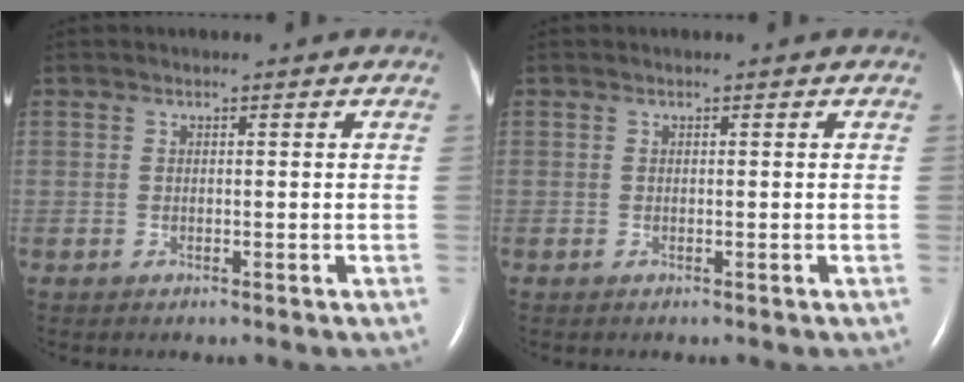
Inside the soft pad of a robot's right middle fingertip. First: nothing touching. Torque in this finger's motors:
{"motor_torque": [0.00, 0.00, 0.00, 0.01]}